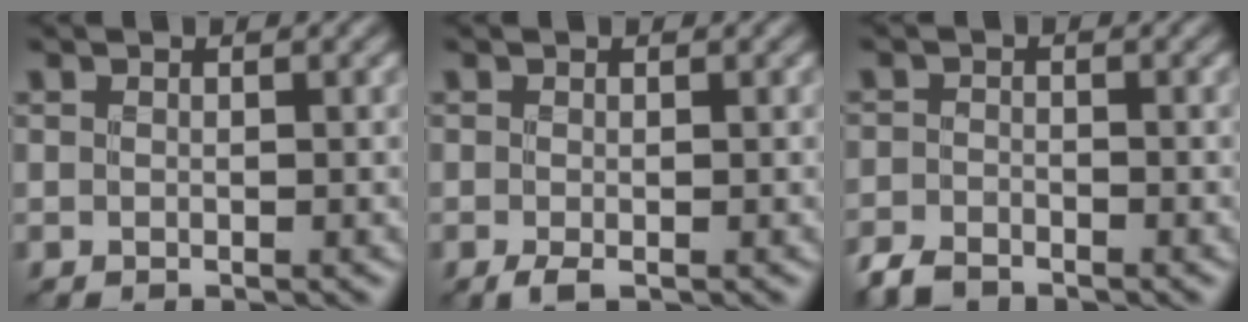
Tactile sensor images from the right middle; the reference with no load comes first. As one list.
[{"total": 1.1, "force": [-0.5, 0.3, 1.0], "torque": [-0.021, -0.006, -0.009]}, {"total": 2.5, "force": [-2.2, 0.9, 0.8], "torque": [-0.016, -0.006, -0.051]}]